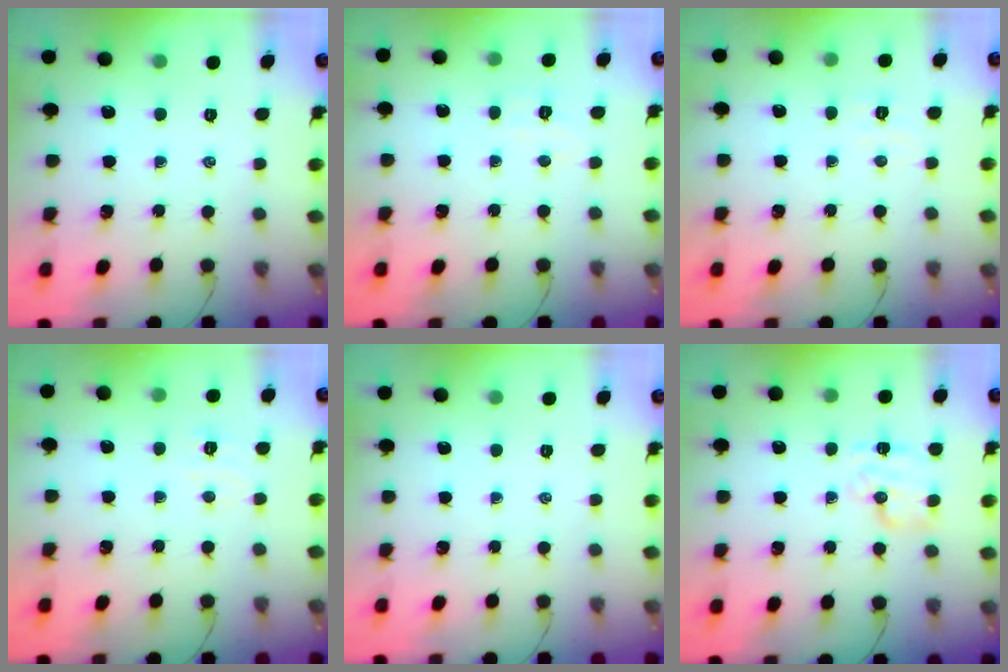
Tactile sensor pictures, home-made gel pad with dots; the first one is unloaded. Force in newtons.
{"total": 4.6, "press": 4.5, "slide": 1.0}
{"total": 3.3, "press": 3.2, "slide": 0.8}
{"total": 3.5, "press": 3.4, "slide": 0.8}
{"total": 0.0}
{"total": 7.5, "press": 7.4, "slide": 0.8}